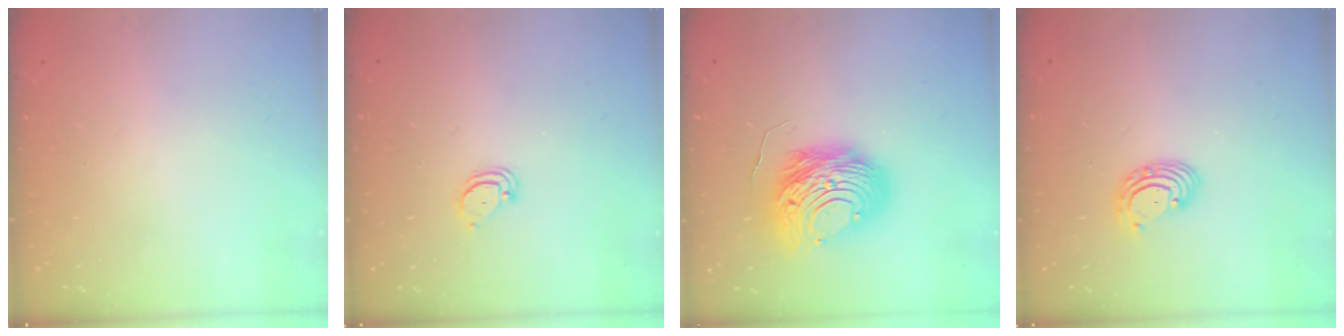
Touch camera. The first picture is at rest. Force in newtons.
{"total": 2.6, "press": 2.6, "slide": 0.2}
{"total": 15.5, "press": 15.4, "slide": 1.3}
{"total": 3.5, "press": 3.5, "slide": 0.2}